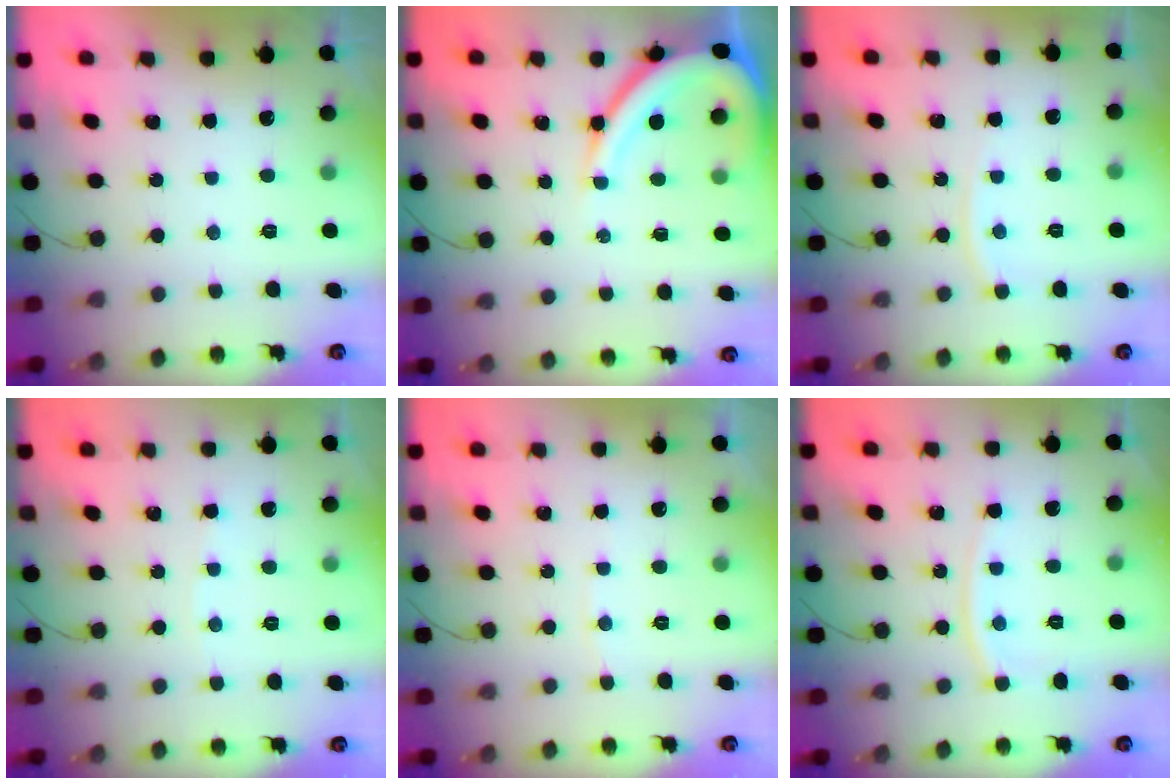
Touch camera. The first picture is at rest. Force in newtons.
{"total": 13.0, "press": 13.0, "slide": 1.3}
{"total": 4.3, "press": 4.2, "slide": 0.6}
{"total": 1.0, "press": 0.9, "slide": 0.2}
{"total": 2.5, "press": 2.5, "slide": 0.3}
{"total": 5.9, "press": 5.8, "slide": 0.8}